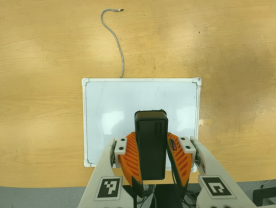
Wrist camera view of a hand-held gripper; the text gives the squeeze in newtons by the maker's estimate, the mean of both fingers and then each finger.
{"total": 5.7, "left": 5.4, "right": 6.1}